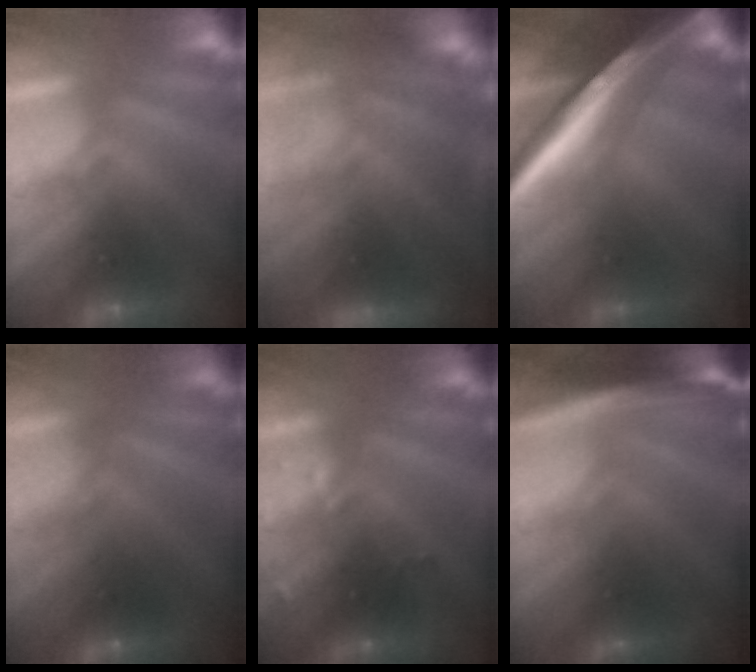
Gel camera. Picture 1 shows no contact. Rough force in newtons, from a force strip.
{"total": 7.4}
{"total": 7.5}
{"total": 1.9}
{"total": 3.0}
{"total": 5.5}